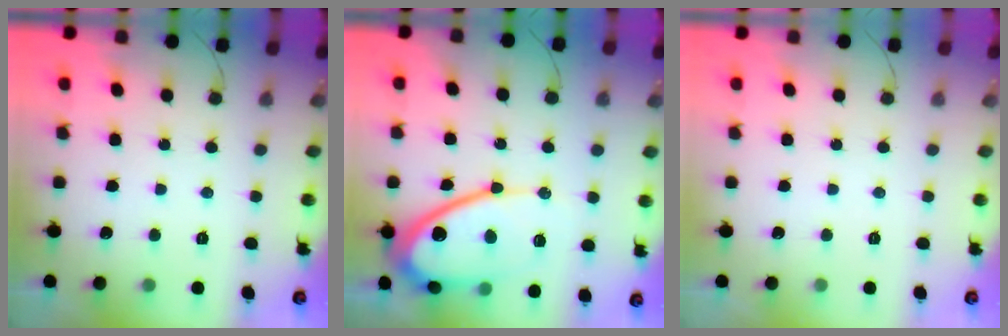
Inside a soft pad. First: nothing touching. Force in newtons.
{"total": 15.6, "press": 15.5, "slide": 1.5}
{"total": 0.0}